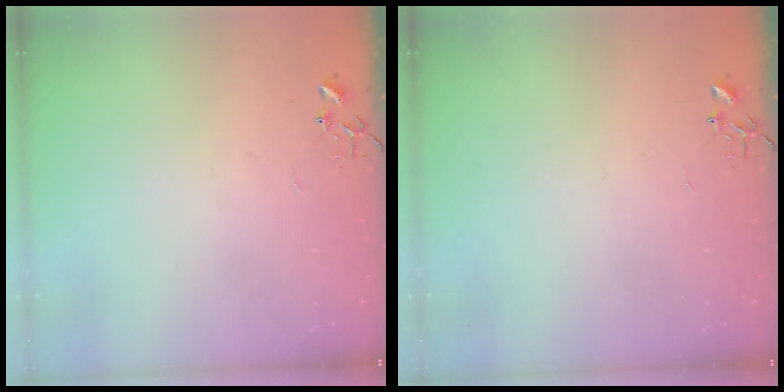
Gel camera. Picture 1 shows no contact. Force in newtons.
{"total": 0.0}